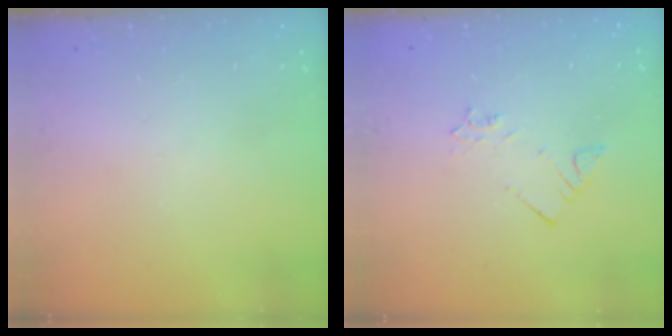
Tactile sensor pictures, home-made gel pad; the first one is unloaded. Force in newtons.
{"total": 2.7, "press": 2.7, "slide": 0.3}